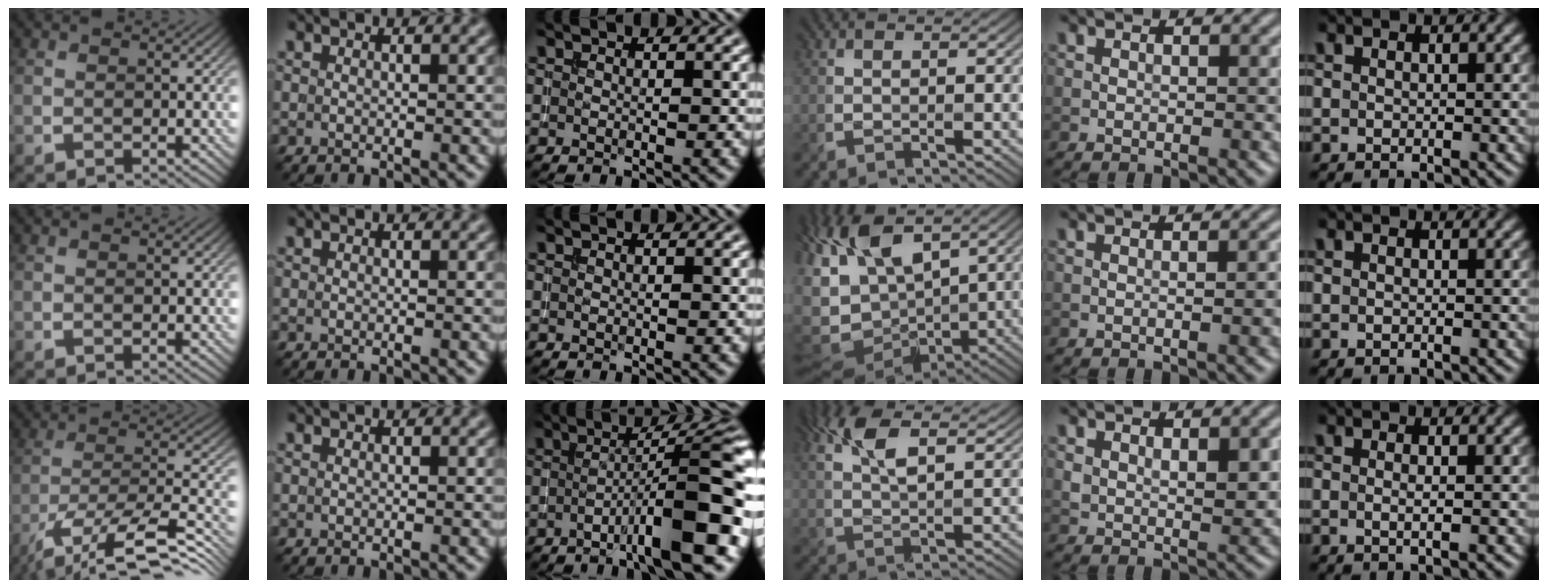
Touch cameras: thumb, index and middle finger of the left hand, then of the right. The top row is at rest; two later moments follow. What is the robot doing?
{"motion": "extract", "object": "backpack"}